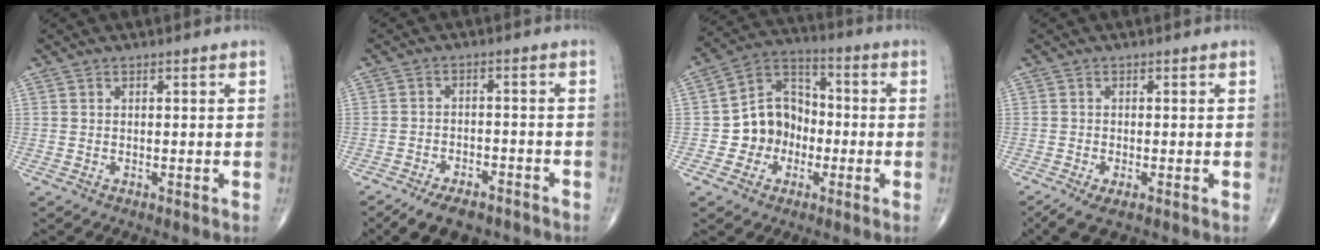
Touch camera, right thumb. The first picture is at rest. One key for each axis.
{"total": 9.1, "fx": -6.9, "fy": 4.2, "fz": 4.2, "tx": -0.049, "ty": 0.038, "tz": -0.109}
{"total": 11.0, "fx": -2.5, "fy": 9.4, "fz": 5.1, "tx": -0.040, "ty": 0.043, "tz": -0.054}
{"total": 3.8, "fx": -2.2, "fy": 1.2, "fz": 2.8, "tx": -0.061, "ty": -0.007, "tz": -0.039}